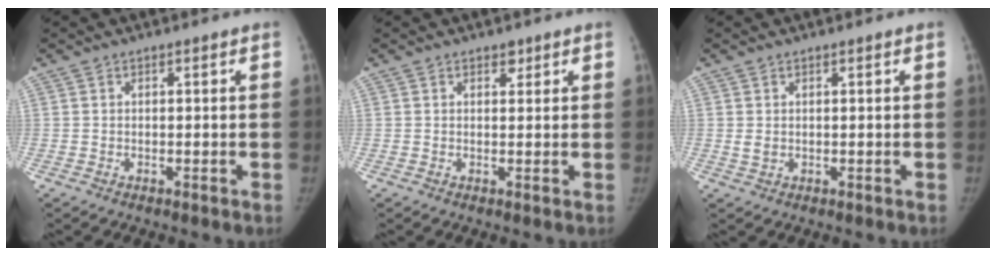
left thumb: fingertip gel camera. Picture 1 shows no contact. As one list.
[{"total": 1.3, "force": [0.9, 0.8, 0.5], "torque": [0.003, -0.005, 0.010]}, {"total": 1.3, "force": [0.4, 0.8, 1.0], "torque": [-0.013, -0.005, 0.012]}]